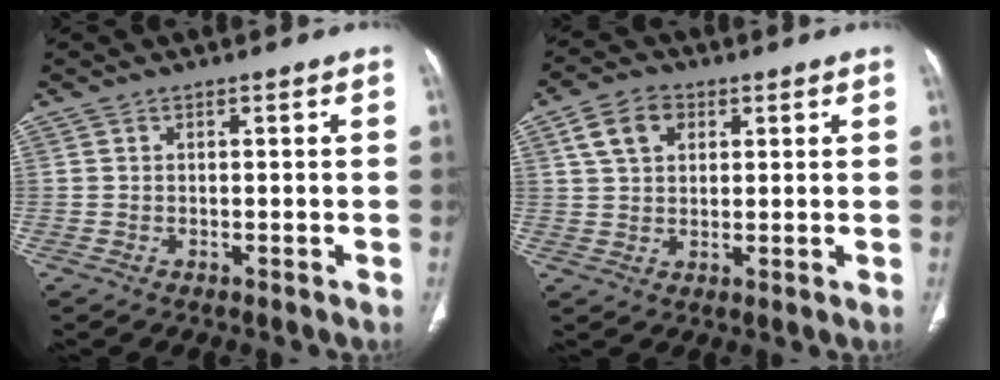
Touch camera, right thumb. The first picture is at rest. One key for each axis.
{"total": 7.0, "fx": 2.8, "fy": 4.9, "fz": 4.1, "tx": -0.060, "ty": 0.005, "tz": 0.048}